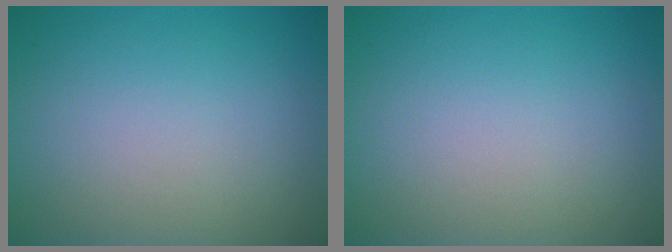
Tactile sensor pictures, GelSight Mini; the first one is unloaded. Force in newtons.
{"total": 0.0}